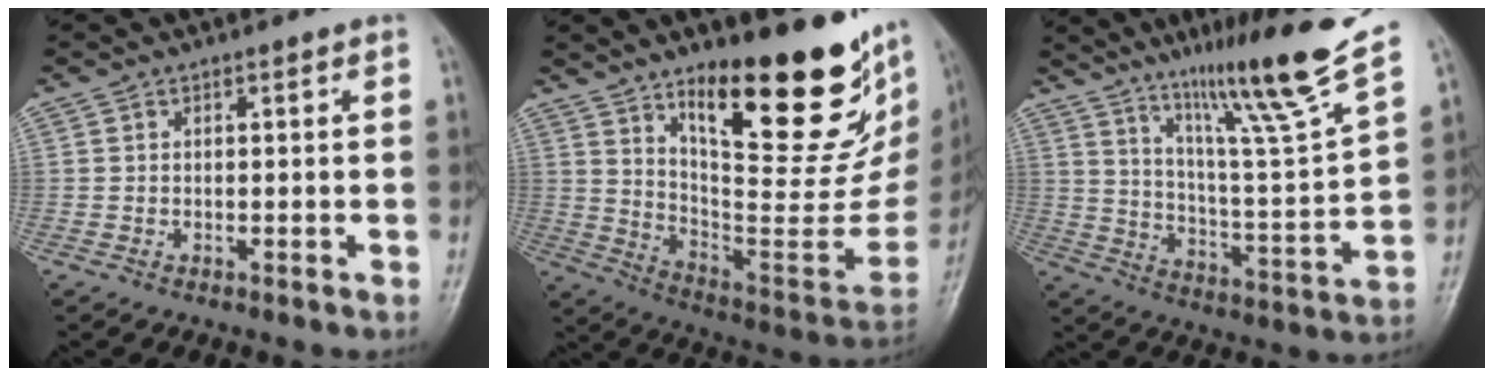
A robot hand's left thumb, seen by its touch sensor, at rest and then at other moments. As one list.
[{"total": 30.6, "force": [17.8, 9.8, 22.9], "torque": [-0.283, -0.089, 0.283]}, {"total": 20.2, "force": [14.5, 0.0, 14.2], "torque": [-0.199, -0.082, 0.236]}]